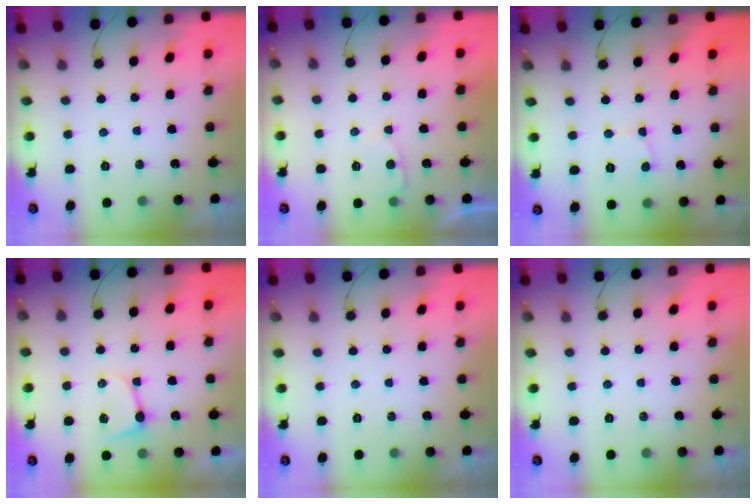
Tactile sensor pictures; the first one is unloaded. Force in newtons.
{"total": 2.7, "press": 2.7, "slide": 0.4}
{"total": 2.7, "press": 2.7, "slide": 0.3}
{"total": 4.9, "press": 4.9, "slide": 0.7}
{"total": 0.0}
{"total": 0.0}